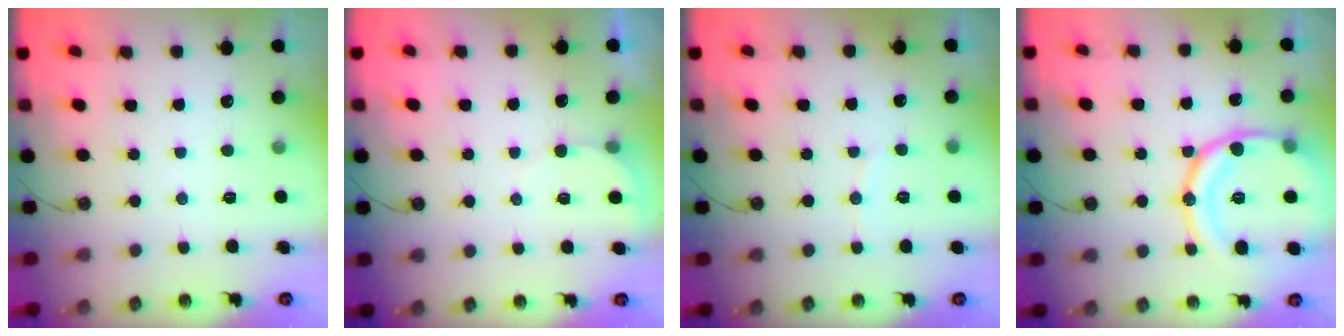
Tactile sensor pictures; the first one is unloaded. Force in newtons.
{"total": 2.2, "press": 2.2, "slide": 0.2}
{"total": 2.8, "press": 2.8, "slide": 0.3}
{"total": 20.7, "press": 20.5, "slide": 2.4}